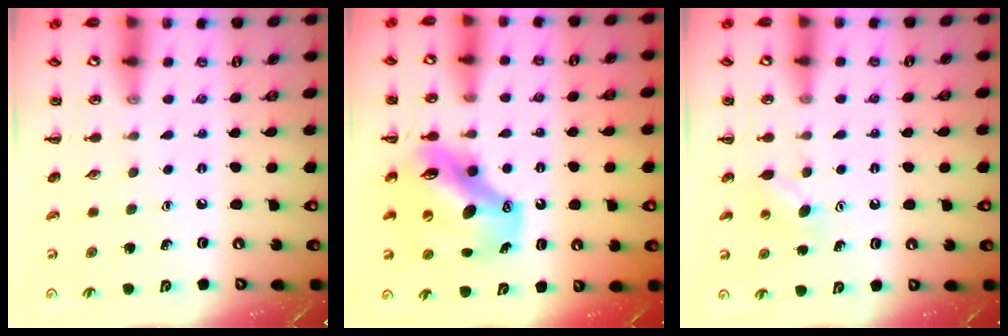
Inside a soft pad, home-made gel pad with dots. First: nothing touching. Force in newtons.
{"total": 13.5, "press": 13.1, "slide": 3.5}
{"total": 3.7, "press": 3.6, "slide": 1.0}